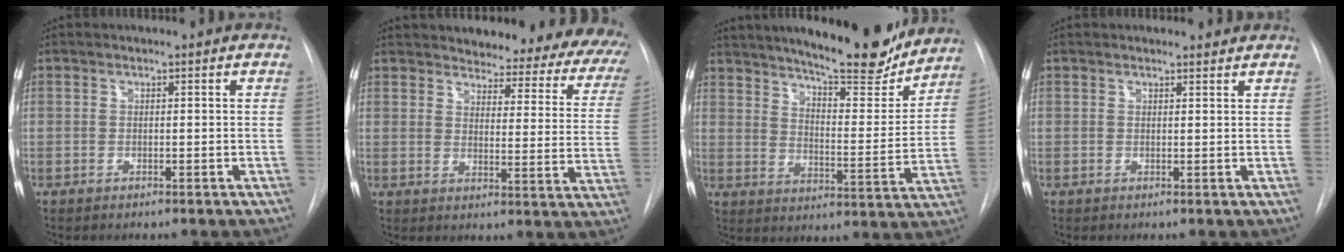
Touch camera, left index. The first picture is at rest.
{"total": 22.9, "force": [20.6, 5.7, 8.3], "torque": [-0.100, -0.079, 0.222]}
{"total": 19.8, "force": [17.3, 3.1, 9.1], "torque": [-0.135, -0.033, 0.234]}
{"total": 2.2, "force": [2.1, 0.5, 0.1], "torque": [-0.008, 0.002, 0.021]}